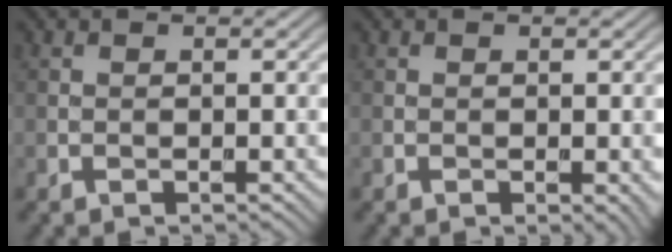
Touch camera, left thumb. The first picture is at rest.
{"total": 0.7, "force": [-0.1, 0.2, 0.7], "torque": [-0.007, -0.004, -0.002]}